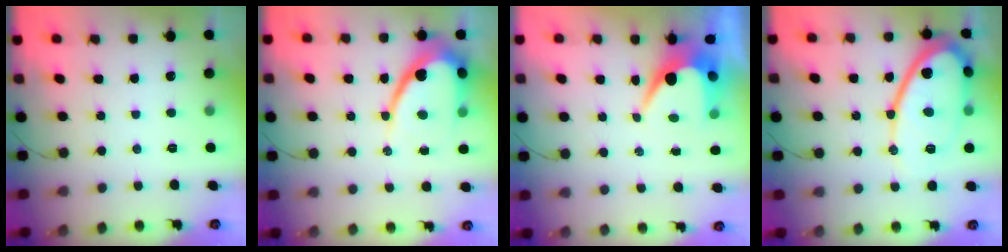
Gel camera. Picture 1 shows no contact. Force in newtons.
{"total": 12.3, "press": 12.3, "slide": 1.0}
{"total": 7.6, "press": 7.5, "slide": 0.6}
{"total": 17.1, "press": 17.1, "slide": 1.5}